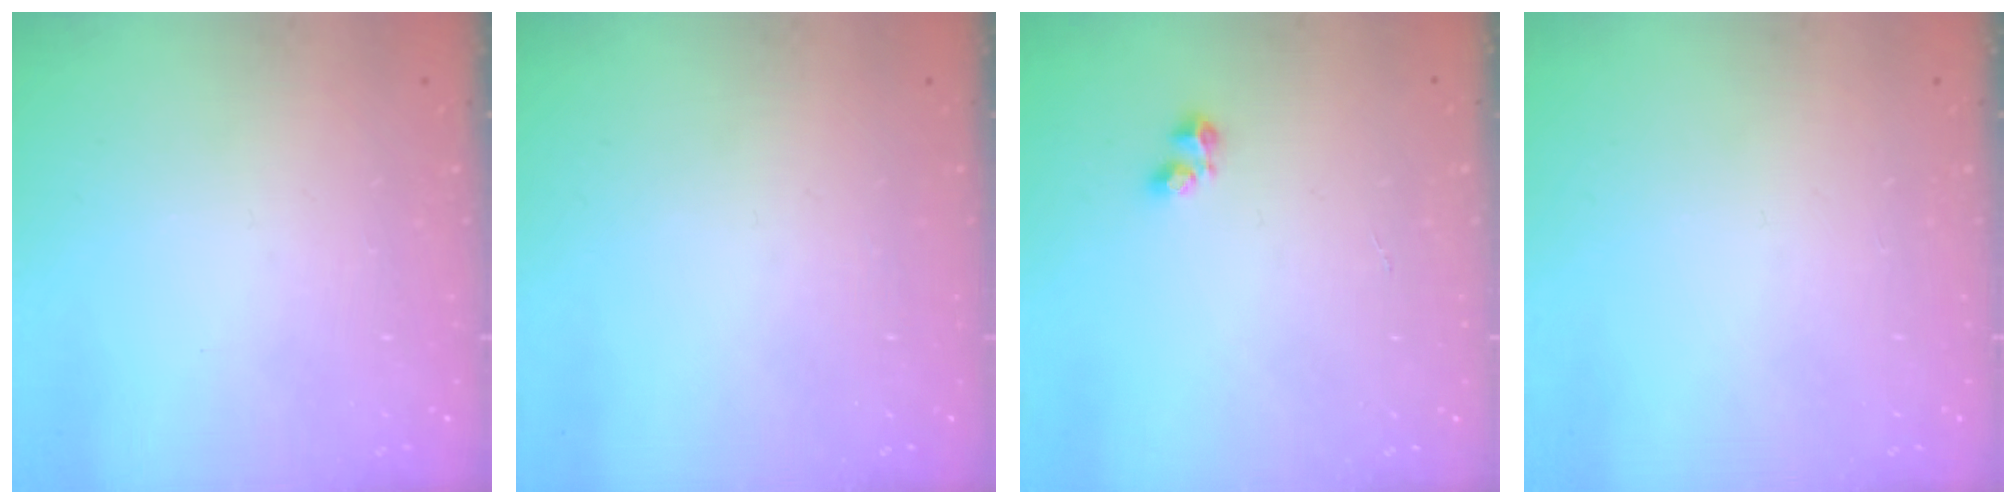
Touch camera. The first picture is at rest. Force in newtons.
{"total": 0.0}
{"total": 2.2, "press": 2.1, "slide": 0.6}
{"total": 0.0}